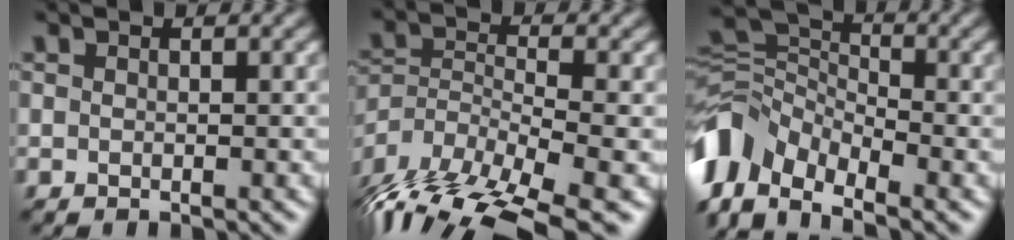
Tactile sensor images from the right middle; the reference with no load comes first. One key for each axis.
{"total": 14.3, "fx": -11.0, "fy": 4.6, "fz": 7.8, "tx": -0.147, "ty": -0.012, "tz": -0.166}
{"total": 9.4, "fx": -5.0, "fy": 5.8, "fz": 5.5, "tx": -0.110, "ty": 0.002, "tz": -0.114}